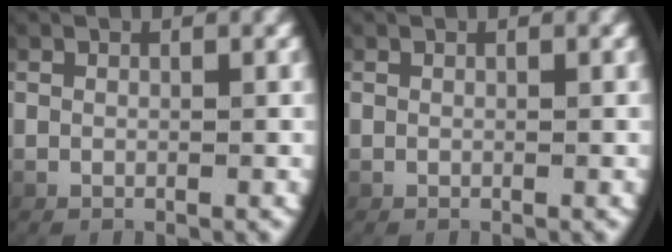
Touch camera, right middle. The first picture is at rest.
{"total": 0.0}